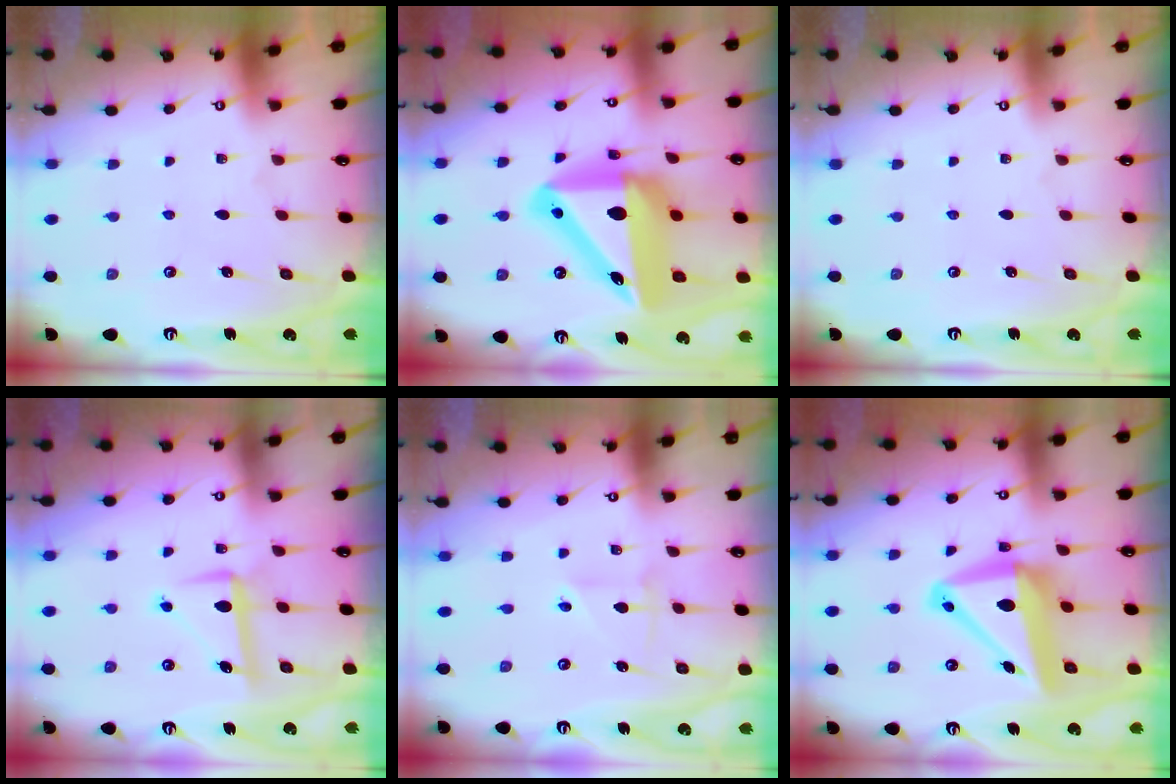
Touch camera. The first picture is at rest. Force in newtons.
{"total": 18.3, "press": 17.8, "slide": 4.1}
{"total": 0.0}
{"total": 8.1, "press": 8.0, "slide": 1.6}
{"total": 2.6, "press": 2.4, "slide": 0.9}
{"total": 12.9, "press": 12.6, "slide": 2.8}